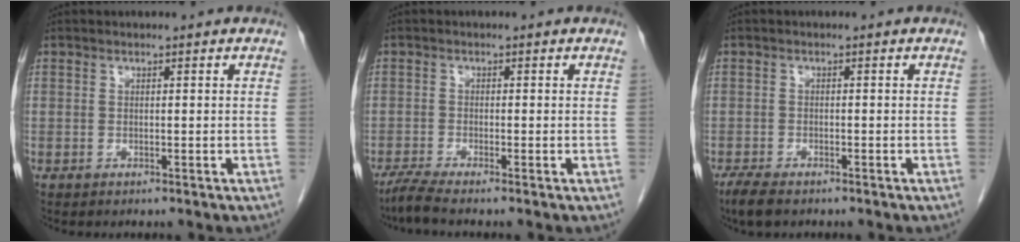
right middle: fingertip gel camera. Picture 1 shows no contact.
{"total": 2.7, "force": [-2.2, -0.5, 1.5], "torque": [-0.040, -0.008, -0.048]}
{"total": 3.5, "force": [-2.6, 1.0, 2.1], "torque": [-0.048, -0.010, -0.041]}